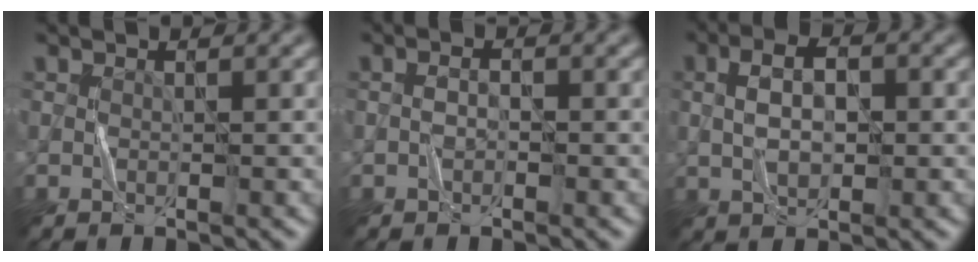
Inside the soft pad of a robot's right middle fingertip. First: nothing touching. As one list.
[{"total": 1.1, "force": [-0.5, 0.6, 0.8], "torque": [-0.017, 0.004, -0.013]}, {"total": 4.0, "force": [0.4, 2.1, 3.4], "torque": [-0.068, 0.006, 0.004]}]